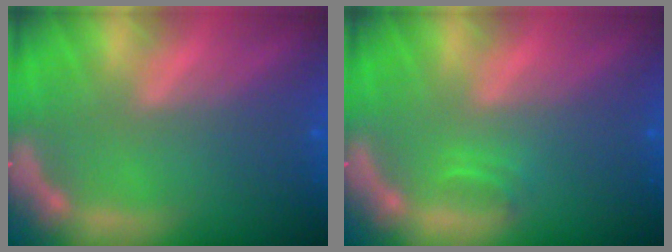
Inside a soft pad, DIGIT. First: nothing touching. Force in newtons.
{"total": 0.9}